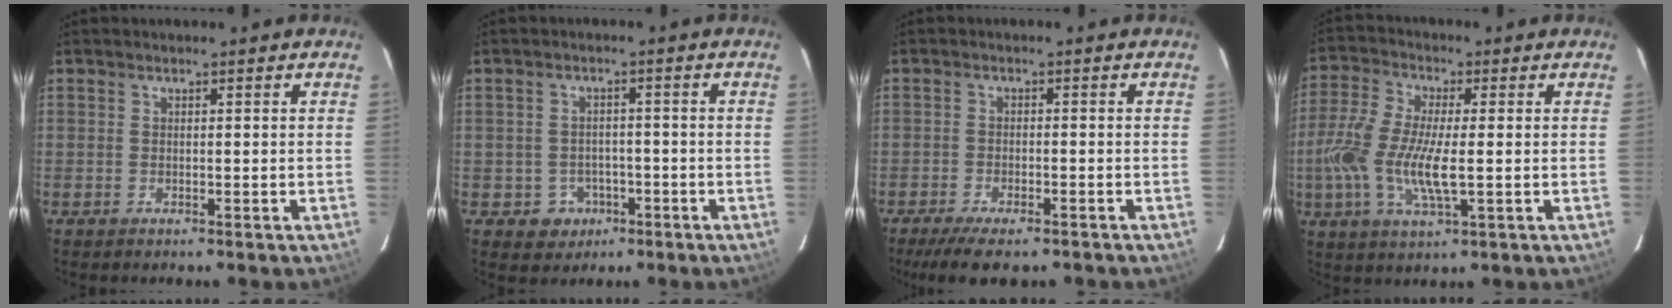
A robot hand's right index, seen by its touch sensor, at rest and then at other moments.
{"total": 5.0, "force": [-2.1, 4.5, 0.7], "torque": [-0.028, 0.015, -0.016]}
{"total": 9.1, "force": [-7.1, 2.5, 5.0], "torque": [-0.116, -0.025, -0.115]}
{"total": 12.4, "force": [-1.6, 3.7, 11.7], "torque": [-0.250, -0.005, -0.036]}